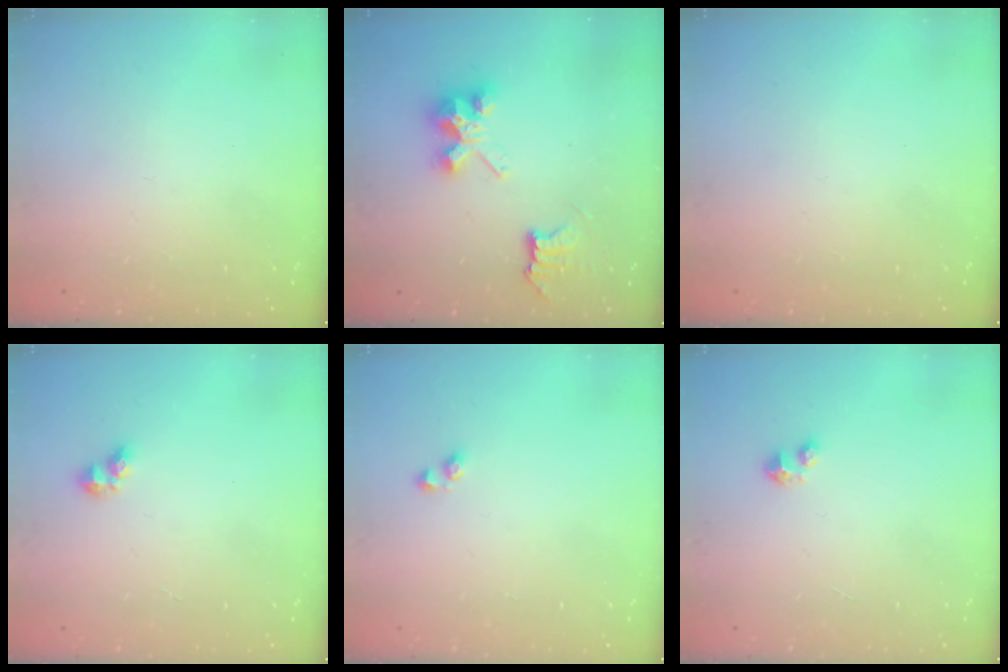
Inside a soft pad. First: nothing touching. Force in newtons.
{"total": 6.4, "press": 6.4, "slide": 0.1}
{"total": 0.0}
{"total": 4.8, "press": 4.8, "slide": 0.6}
{"total": 2.9, "press": 2.7, "slide": 1.1}
{"total": 2.8, "press": 2.8, "slide": 0.1}